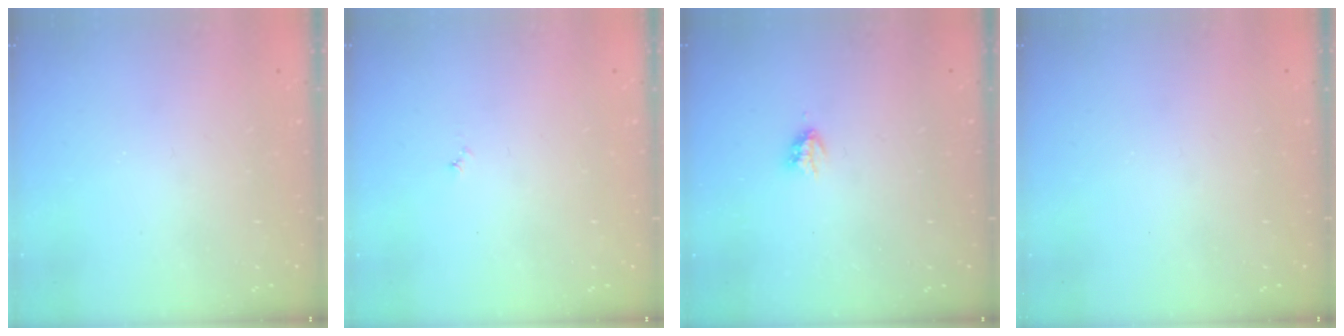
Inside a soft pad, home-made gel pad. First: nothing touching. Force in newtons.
{"total": 3.0, "press": 2.9, "slide": 0.3}
{"total": 2.9, "press": 2.9, "slide": 0.5}
{"total": 0.0}